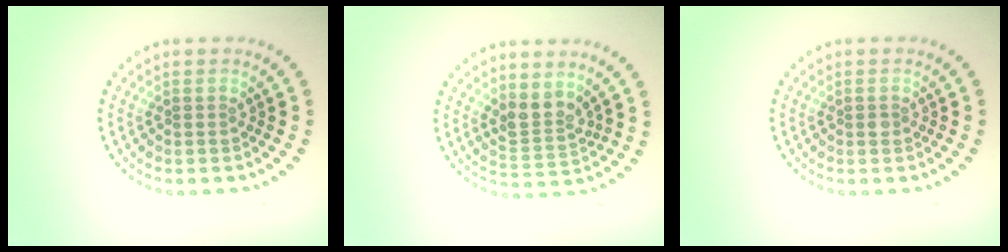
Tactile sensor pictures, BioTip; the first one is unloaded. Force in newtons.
{"total": 2.5, "press": 1.8, "slide": 1.7}
{"total": 0.6, "press": 0.6, "slide": 0.1}